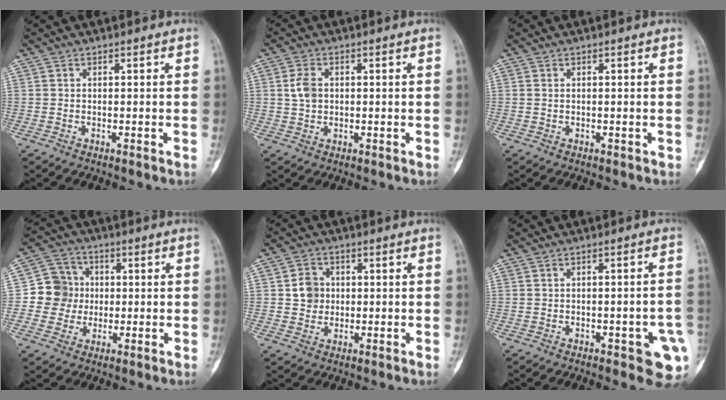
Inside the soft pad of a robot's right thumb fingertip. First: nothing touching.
{"total": 4.0, "force": [0.4, 2.9, 2.8], "torque": [-0.047, 0.003, 0.004]}
{"total": 0.5, "force": [0.0, 0.4, 0.2], "torque": [-0.002, 0.001, -0.001]}
{"total": 8.9, "force": [-0.3, 8.6, 2.3], "torque": [0.008, 0.016, -0.014]}
{"total": 5.2, "force": [0.3, 4.7, 2.2], "torque": [-0.013, 0.004, 0.001]}
{"total": 8.2, "force": [-2.7, 3.2, 7.0], "torque": [-0.057, 0.015, -0.031]}